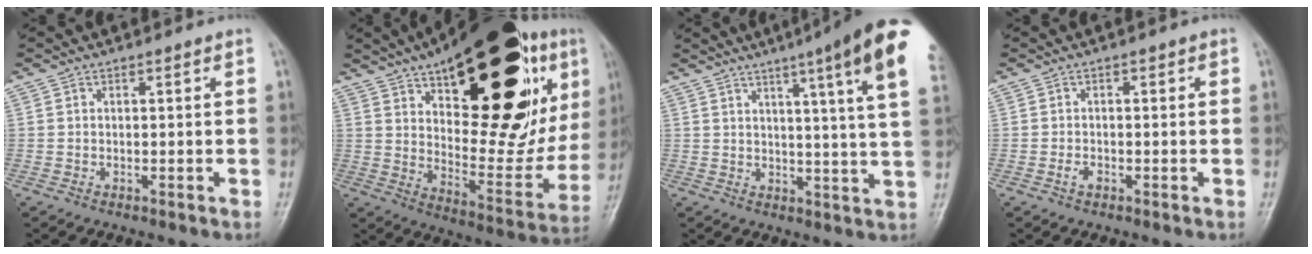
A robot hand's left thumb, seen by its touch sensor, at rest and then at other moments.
{"total": 37.6, "force": [15.6, 16.0, 30.3], "torque": [-0.381, -0.005, 0.251]}
{"total": 18.6, "force": [10.3, 0.9, 15.5], "torque": [-0.199, -0.036, 0.115]}
{"total": 1.5, "force": [-0.8, 1.1, 0.8], "torque": [-0.009, 0.005, -0.014]}